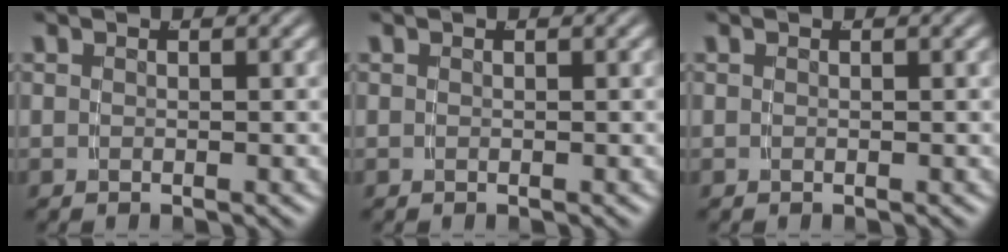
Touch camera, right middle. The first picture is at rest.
{"total": 0.0}
{"total": 0.0}